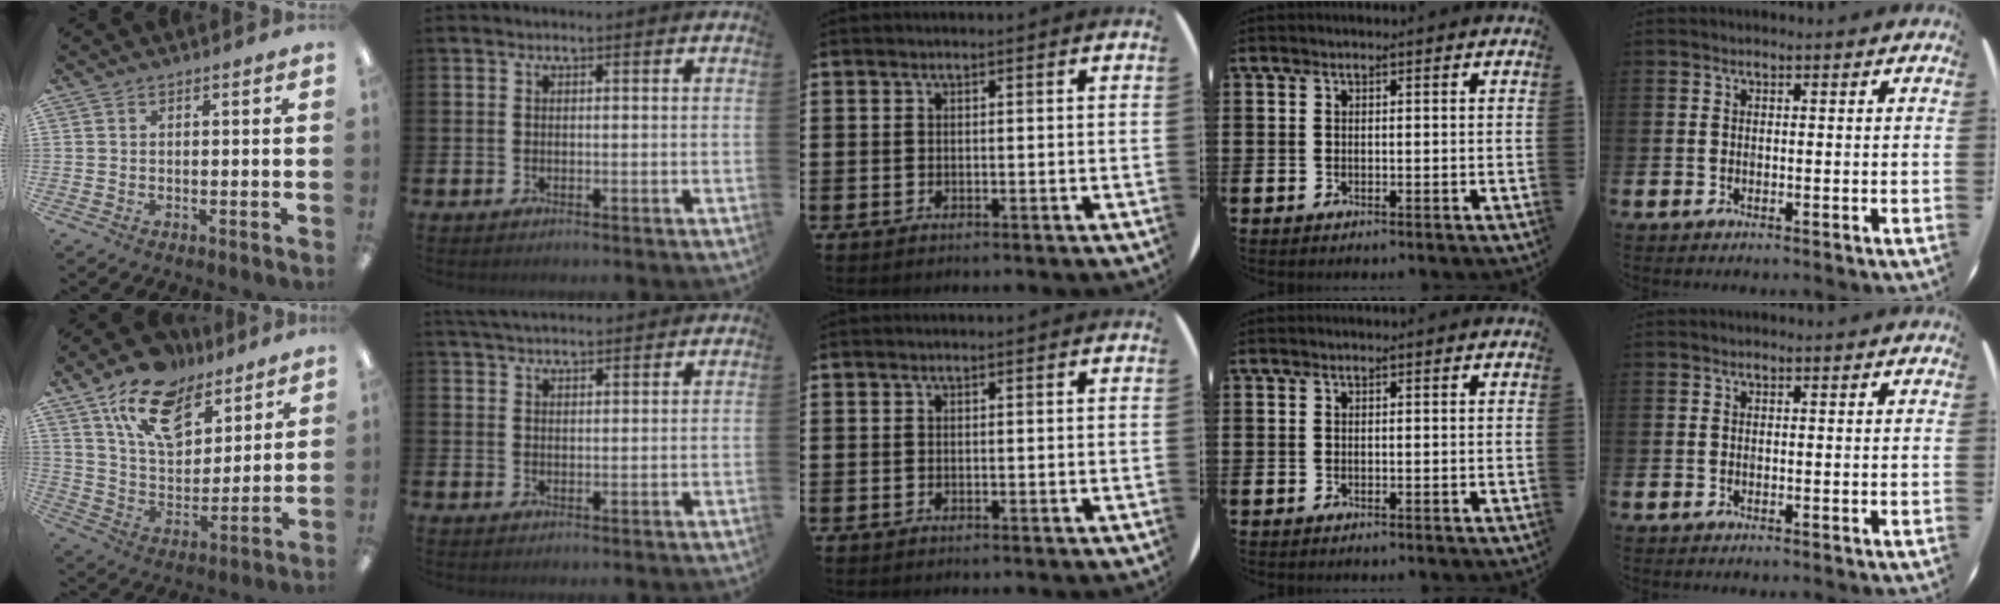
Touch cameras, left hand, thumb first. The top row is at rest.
{"thumb": {"total": 16.4, "force": [10.4, 9.2, 8.6], "torque": [-0.143, -0.047, 0.189]}, "index": {"total": 3.7, "force": [3.6, 0.6, 0.8], "torque": [-0.017, -0.013, 0.066]}}